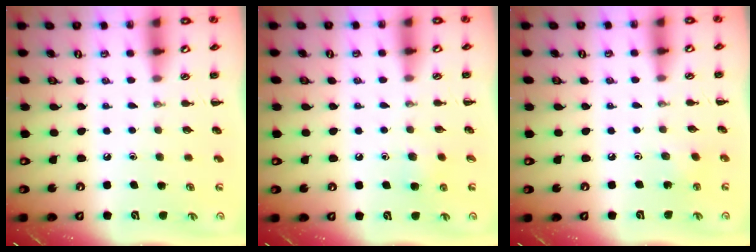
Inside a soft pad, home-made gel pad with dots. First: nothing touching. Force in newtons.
{"total": 3.8, "press": 3.4, "slide": 1.5}
{"total": 2.1, "press": 2.0, "slide": 0.6}